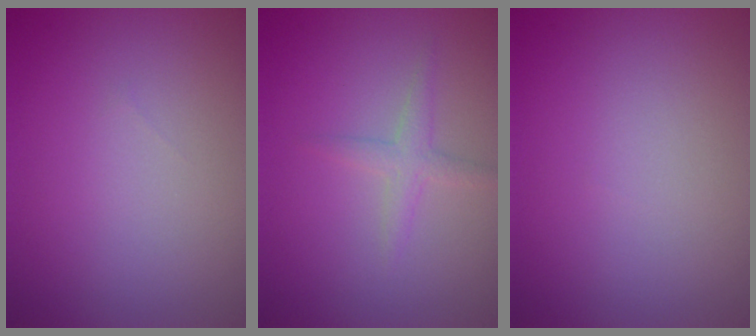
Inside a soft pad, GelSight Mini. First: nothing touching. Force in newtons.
{"total": 1.6, "press": 1.6, "slide": 0.1}
{"total": 0.0}